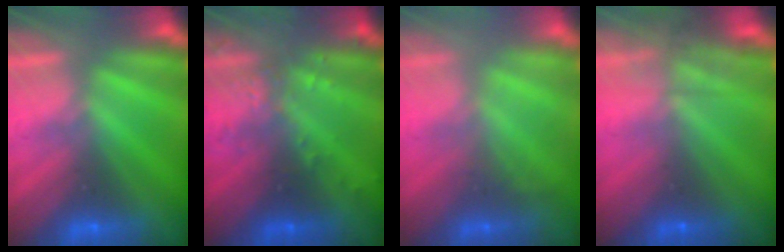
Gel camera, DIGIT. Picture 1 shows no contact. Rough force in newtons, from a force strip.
{"total": 2.9}
{"total": 2.3}
{"total": 11.2}